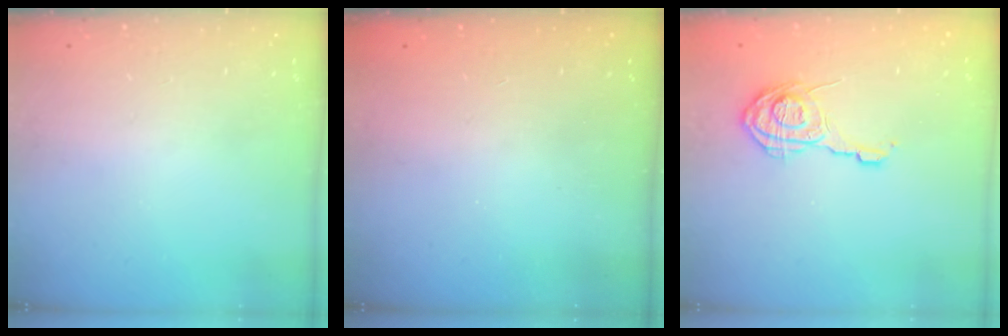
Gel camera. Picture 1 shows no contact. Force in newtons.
{"total": 2.3, "press": 2.2, "slide": 0.7}
{"total": 12.7, "press": 12.7, "slide": 1.0}